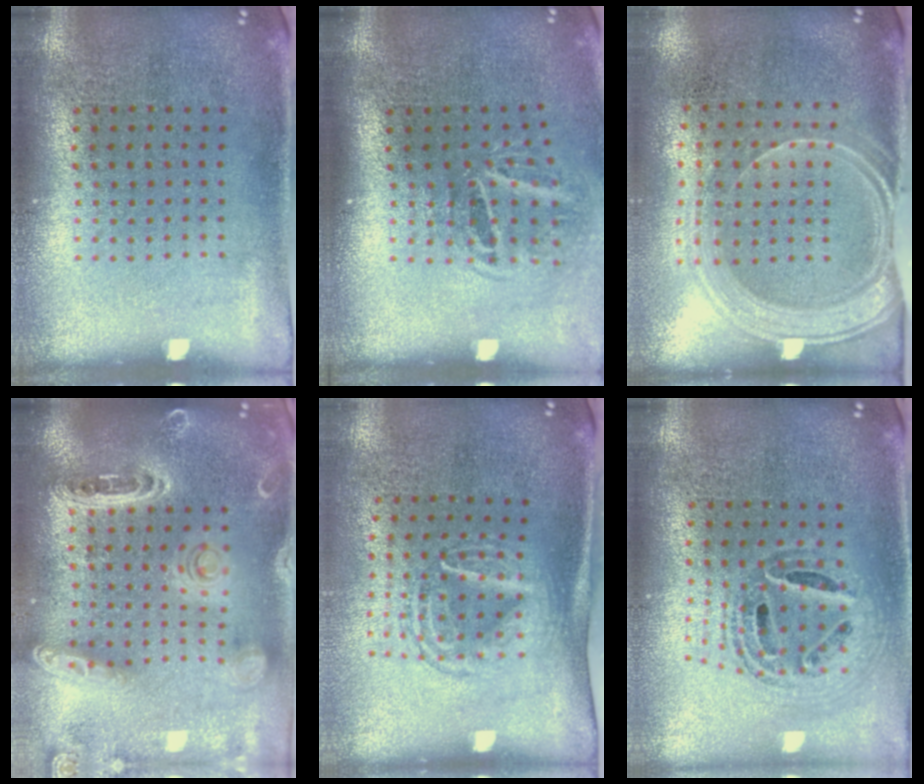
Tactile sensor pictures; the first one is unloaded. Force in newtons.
{"total": 1.8, "press": 1.2, "slide": 1.4}
{"total": 1.8, "press": 1.5, "slide": 0.9}
{"total": 1.9, "press": 1.9, "slide": 0.4}
{"total": 1.7, "press": 1.3, "slide": 1.1}
{"total": 1.0, "press": 1.0, "slide": 0.2}